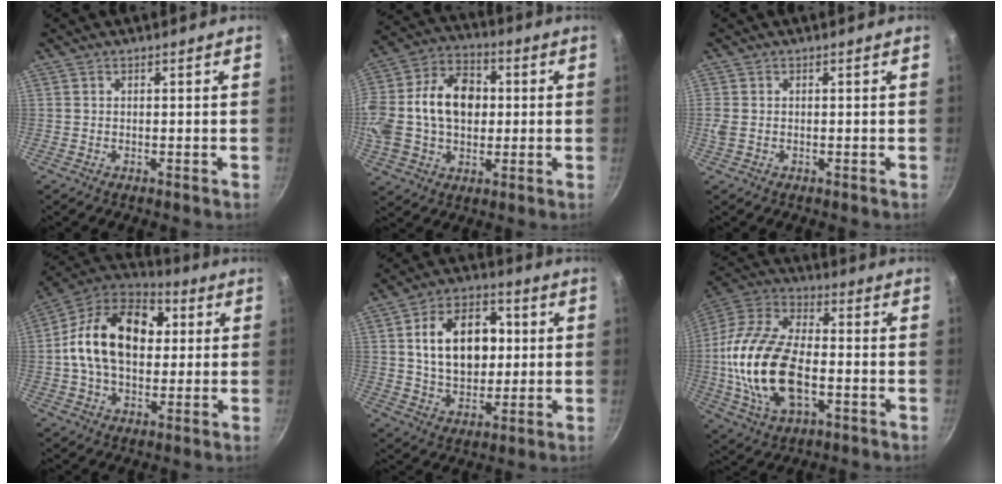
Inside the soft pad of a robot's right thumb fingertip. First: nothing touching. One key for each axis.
{"total": 21.0, "fx": 1.1, "fy": 15.1, "fz": 14.6, "tx": -0.270, "ty": 0.036, "tz": 0.012}
{"total": 1.6, "fx": -0.2, "fy": 1.1, "fz": 1.1, "tx": -0.028, "ty": -0.003, "tz": -0.001}
{"total": 20.5, "fx": 2.6, "fy": 13.9, "fz": 14.9, "tx": -0.226, "ty": 0.028, "tz": 0.023}
{"total": 16.3, "fx": 2.4, "fy": 11.2, "fz": 11.6, "tx": -0.153, "ty": 0.010, "tz": 0.039}
{"total": 22.3, "fx": -3.2, "fy": 12.5, "fz": 18.2, "tx": -0.359, "ty": 0.028, "tz": -0.064}